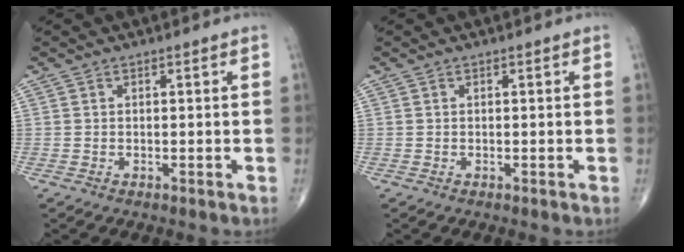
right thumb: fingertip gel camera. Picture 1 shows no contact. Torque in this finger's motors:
{"motor_torque": [-0.04, -0.04, 0.00, 0.00, 0.00]}